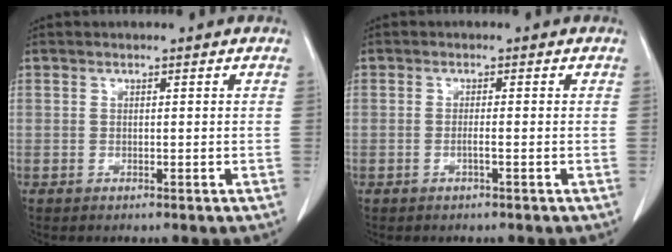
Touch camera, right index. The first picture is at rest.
{"total": 0.9, "force": [-0.3, -0.2, 0.8], "torque": [-0.015, 0.002, -0.004]}